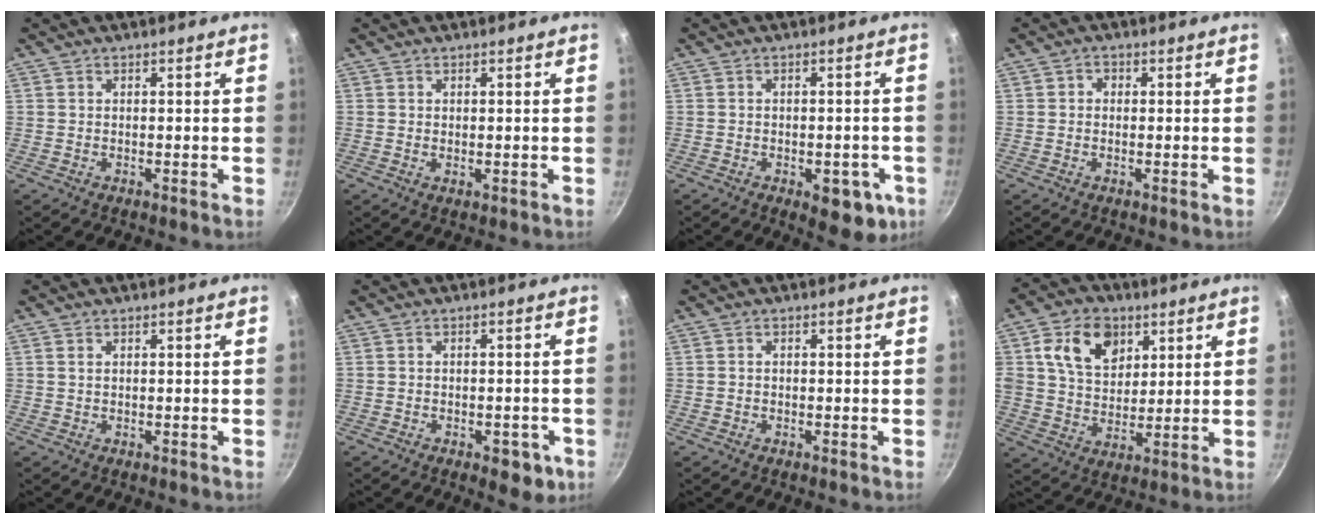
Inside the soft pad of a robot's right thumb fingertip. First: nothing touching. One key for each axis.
{"total": 0.7, "fx": 0.2, "fy": 0.4, "fz": 0.5, "tx": -0.006, "ty": -0.008, "tz": 0.002}
{"total": 8.9, "fx": -3.3, "fy": 4.6, "fz": 6.9, "tx": -0.048, "ty": 0.011, "tz": -0.035}
{"total": 1.6, "fx": 0.1, "fy": 1.4, "fz": 0.7, "tx": -0.007, "ty": 0.003, "tz": -0.003}
{"total": 0.7, "fx": 0.3, "fy": 0.4, "fz": 0.4, "tx": -0.009, "ty": 0.001, "tz": 0.007}
{"total": 5.8, "fx": -2.4, "fy": 3.1, "fz": 4.2, "tx": -0.031, "ty": 0.014, "tz": -0.022}
{"total": 0.5, "fx": -0.1, "fy": 0.4, "fz": 0.3, "tx": -0.005, "ty": 0.004, "tz": -0.001}
{"total": 13.3, "fx": 5.2, "fy": 9.5, "fz": 7.6, "tx": -0.102, "ty": -0.011, "tz": 0.086}